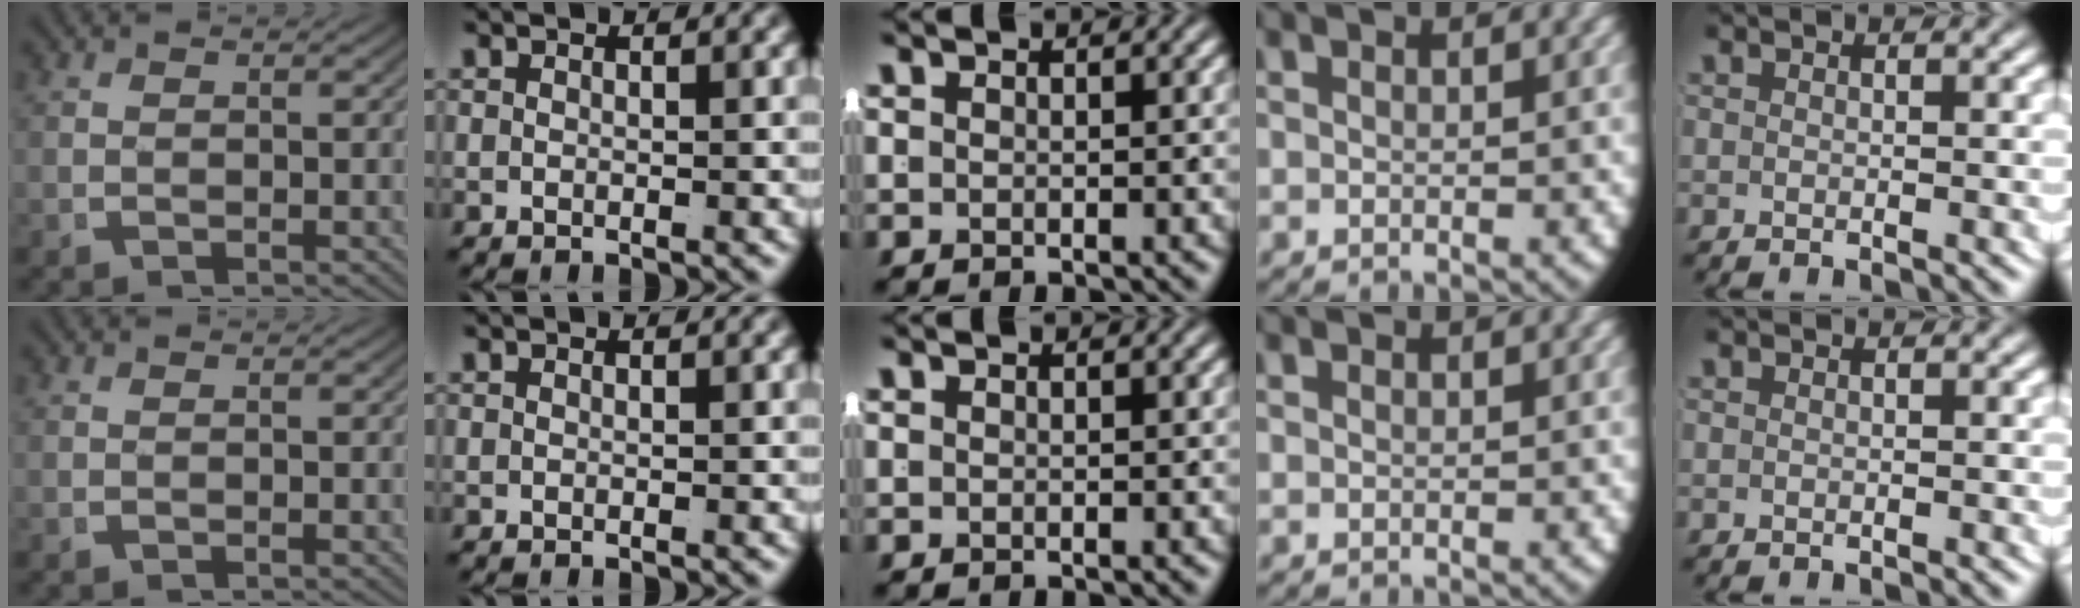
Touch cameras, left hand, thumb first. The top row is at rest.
{}